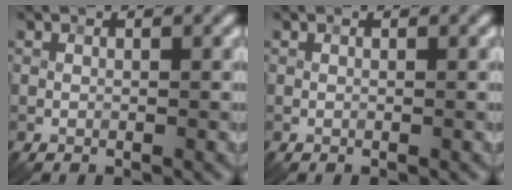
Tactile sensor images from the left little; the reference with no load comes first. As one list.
[{"total": 0.0}]